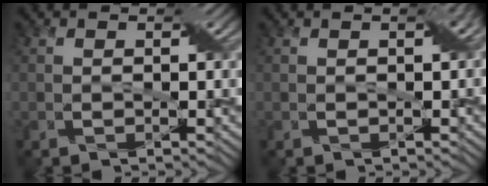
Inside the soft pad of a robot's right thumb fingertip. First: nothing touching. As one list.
[{"total": 1.5, "force": [0.4, 0.3, 1.4], "torque": [-0.018, 0.009, 0.006]}]